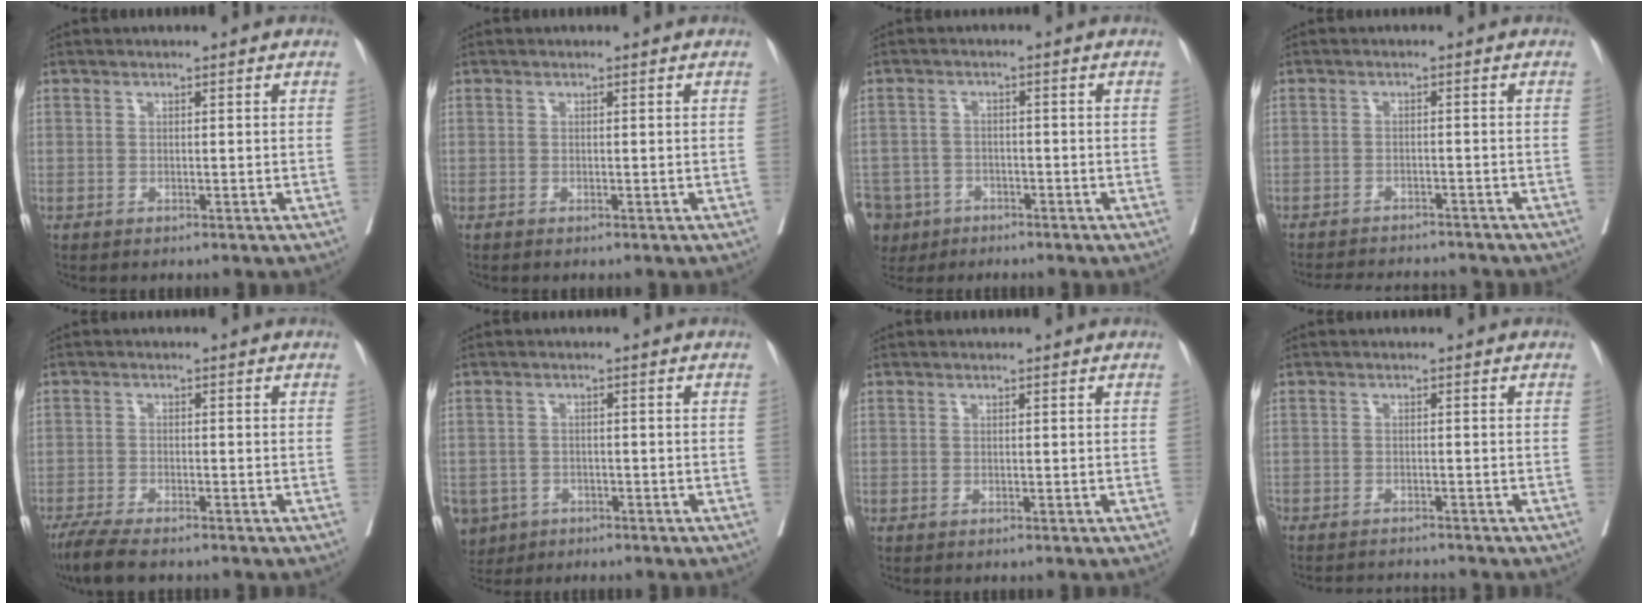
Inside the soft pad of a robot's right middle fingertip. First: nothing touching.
{"total": 0.0}
{"total": 12.0, "force": [-6.8, 9.3, 3.2], "torque": [-0.113, -0.006, -0.107]}
{"total": 10.3, "force": [-9.6, 2.0, 2.8], "torque": [-0.049, -0.001, -0.125]}
{"total": 6.1, "force": [-4.9, 1.1, 3.5], "torque": [-0.064, -0.016, -0.085]}
{"total": 7.0, "force": [-3.9, 5.6, 1.6], "torque": [-0.044, 0.000, -0.061]}
{"total": 0.0}
{"total": 4.0, "force": [-4.0, -0.1, 0.3], "torque": [0.002, -0.012, -0.063]}